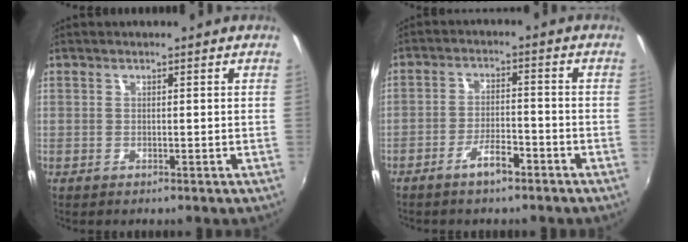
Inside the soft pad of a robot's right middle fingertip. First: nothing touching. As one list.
[{"total": 4.9, "force": [-3.5, 1.5, 3.0], "torque": [-0.067, 0.001, -0.058]}]